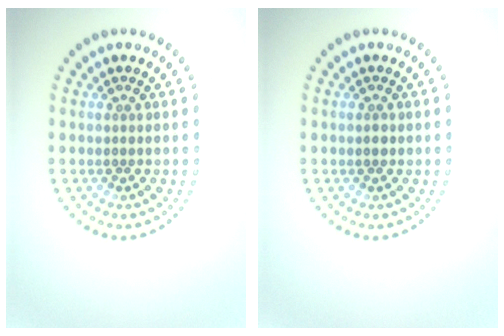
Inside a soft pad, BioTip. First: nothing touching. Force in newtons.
{"total": 0.7, "press": 0.7, "slide": 0.1}